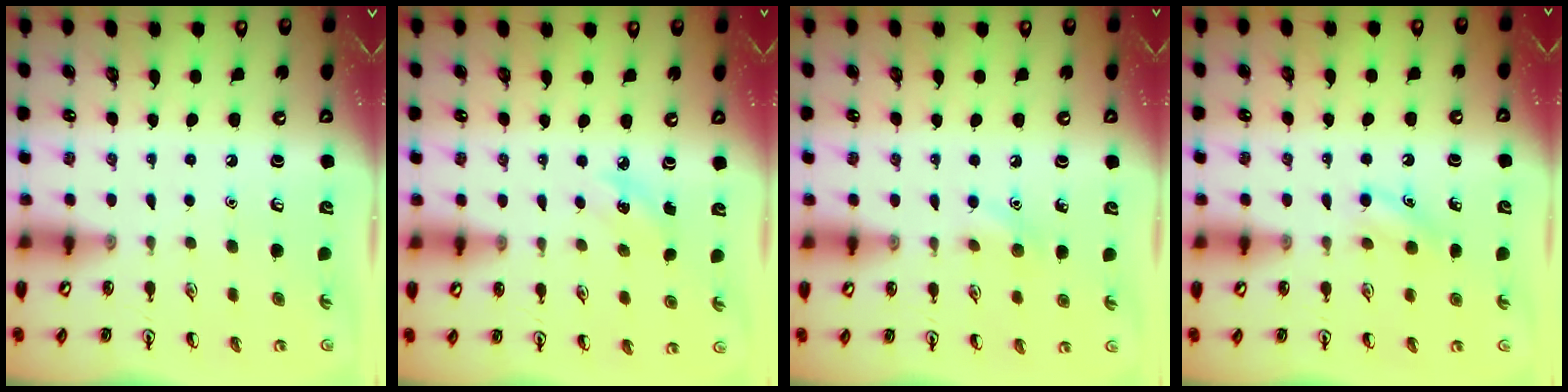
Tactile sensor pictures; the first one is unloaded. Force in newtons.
{"total": 4.1, "press": 3.8, "slide": 1.4}
{"total": 6.3, "press": 6.1, "slide": 1.6}
{"total": 6.0, "press": 5.7, "slide": 1.8}